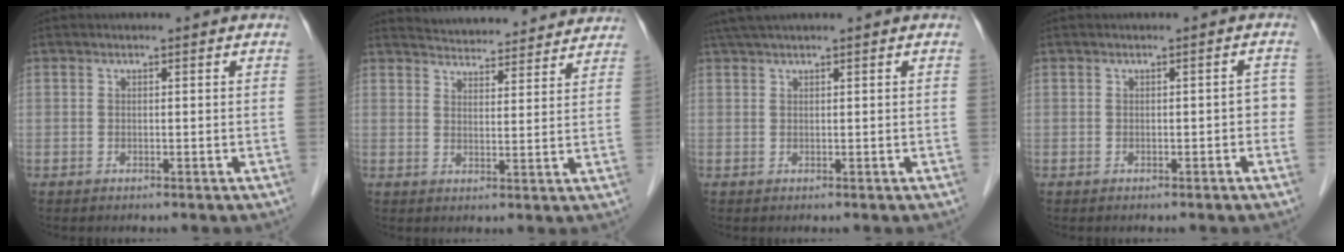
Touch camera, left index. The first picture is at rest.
{"total": 15.9, "force": [15.4, 2.6, 3.1], "torque": [-0.035, 0.015, 0.192]}
{"total": 2.5, "force": [2.1, -0.3, 1.4], "torque": [-0.028, 0.022, 0.044]}
{"total": 1.7, "force": [-0.4, 0.8, 1.5], "torque": [-0.007, 0.011, -0.006]}